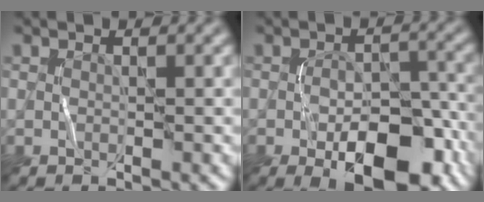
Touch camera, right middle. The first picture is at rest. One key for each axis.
{"total": 9.1, "fx": -4.5, "fy": 4.1, "fz": 6.7, "tx": -0.093, "ty": 0.002, "tz": -0.061}